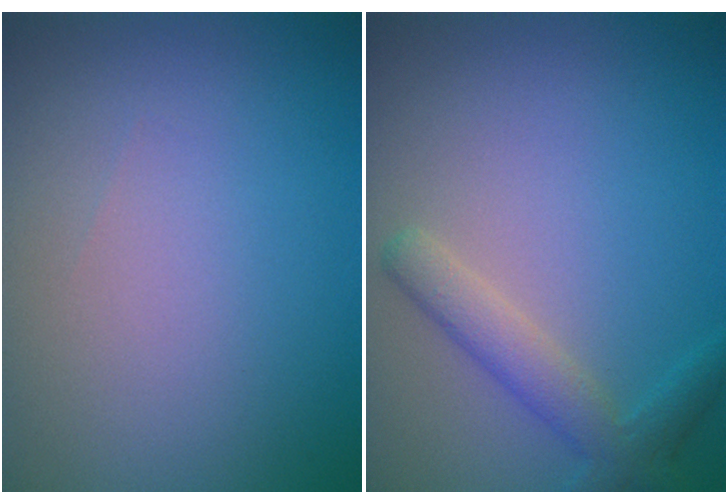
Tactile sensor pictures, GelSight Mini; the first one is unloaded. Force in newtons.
{"total": 2.1, "press": 2.1, "slide": 0.3}